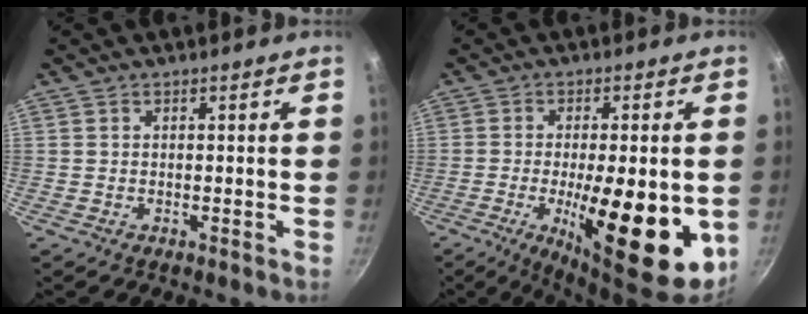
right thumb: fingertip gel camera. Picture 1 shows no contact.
{"total": 19.1, "force": [-4.3, 6.2, 17.5], "torque": [-0.247, -0.003, -0.055]}